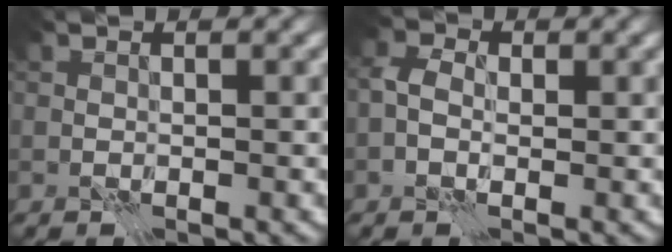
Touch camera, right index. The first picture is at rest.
{"total": 2.0, "force": [-0.1, 1.4, 1.5], "torque": [-0.030, 0.010, -0.013]}